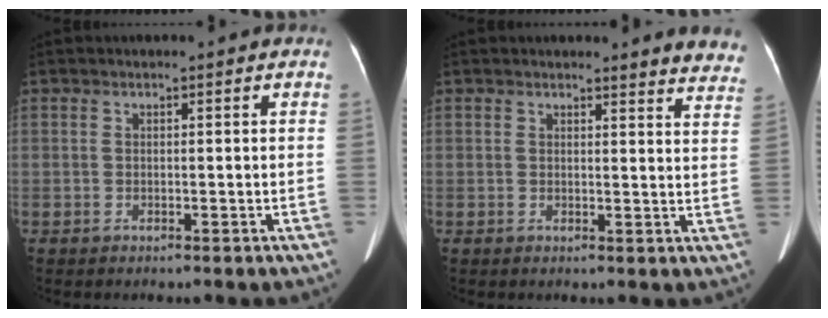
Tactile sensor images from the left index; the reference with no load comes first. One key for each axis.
{"total": 8.2, "fx": 8.0, "fy": 1.2, "fz": 1.3, "tx": 0.020, "ty": -0.037, "tz": 0.054}